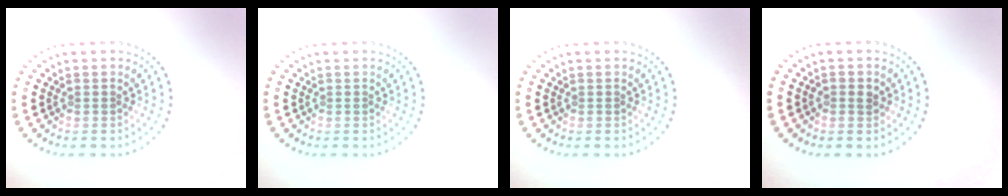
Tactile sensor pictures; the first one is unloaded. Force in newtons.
{"total": 0.0}
{"total": 0.0}
{"total": 1.3, "press": 1.3, "slide": 0.1}